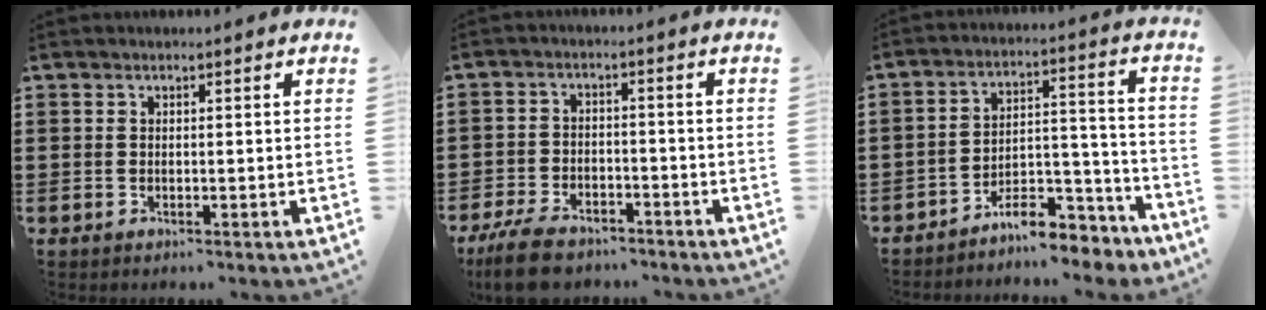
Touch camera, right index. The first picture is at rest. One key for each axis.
{"total": 5.5, "fx": -4.8, "fy": 1.5, "fz": 2.0, "tx": -0.052, "ty": 0.004, "tz": -0.097}
{"total": 8.6, "fx": -7.8, "fy": 2.3, "fz": 2.8, "tx": -0.031, "ty": 0.030, "tz": -0.145}